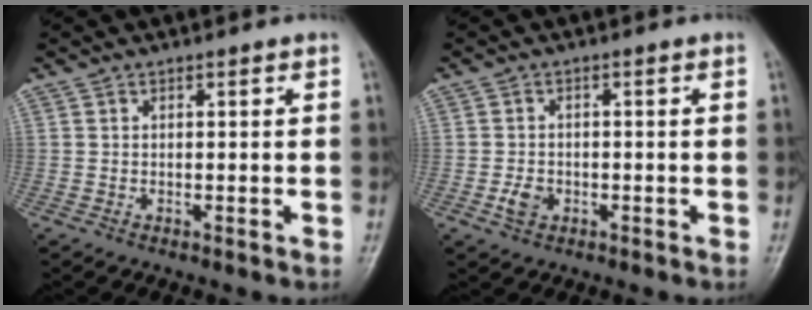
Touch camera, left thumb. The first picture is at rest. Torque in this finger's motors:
{"motor_torque": [-0.05, 0.09, 0.01, 0.00, 0.00]}